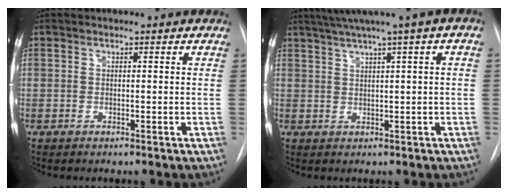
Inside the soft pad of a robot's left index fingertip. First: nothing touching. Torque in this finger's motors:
{"motor_torque": [1.02, -1.10, 0.15, 0.01]}